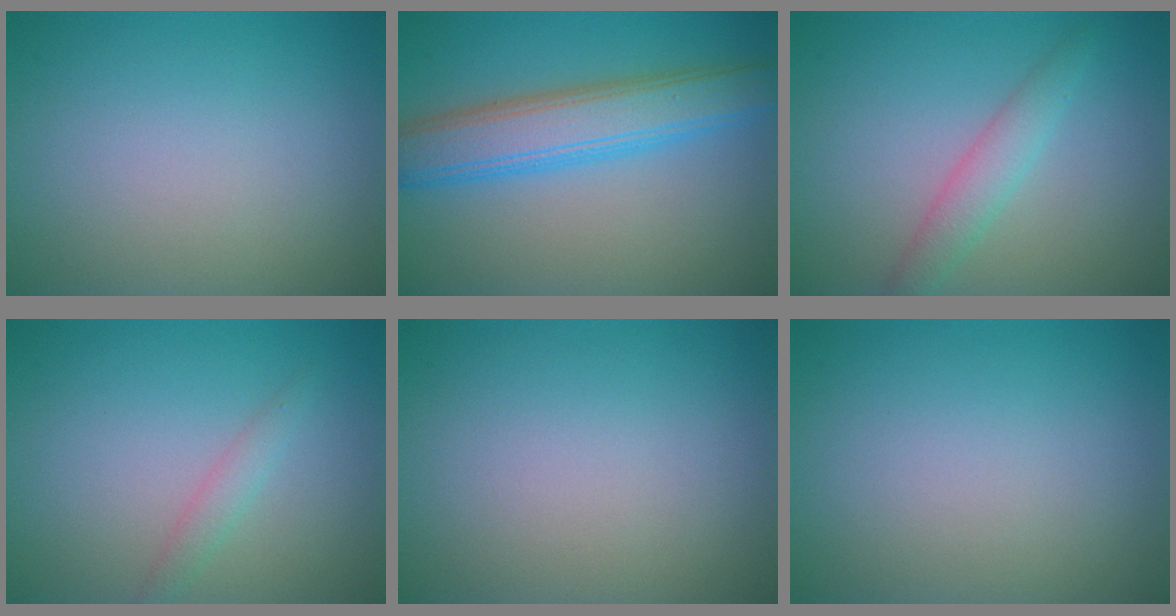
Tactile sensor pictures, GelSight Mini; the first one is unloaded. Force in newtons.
{"total": 6.1, "press": 6.1, "slide": 0.1}
{"total": 2.9, "press": 2.9, "slide": 0.1}
{"total": 1.4, "press": 1.4, "slide": 0.0}
{"total": 0.0}
{"total": 0.0}